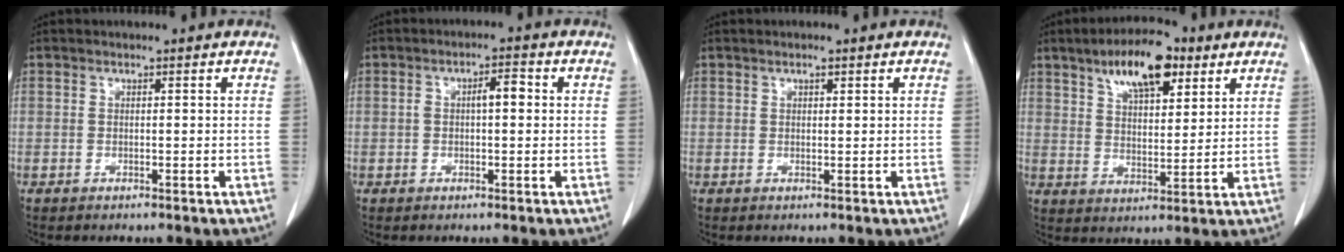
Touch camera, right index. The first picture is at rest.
{"total": 4.1, "force": [0.4, 1.6, 3.8], "torque": [-0.068, 0.021, 0.009]}
{"total": 1.4, "force": [0.8, 0.7, 1.0], "torque": [-0.021, -0.001, 0.014]}
{"total": 12.1, "force": [6.8, 4.8, 8.8], "torque": [-0.149, 0.016, 0.119]}